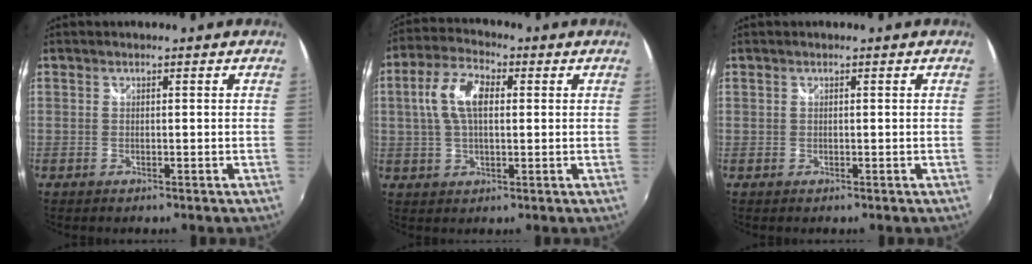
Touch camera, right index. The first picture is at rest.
{"total": 8.9, "force": [1.5, 4.5, 7.5], "torque": [-0.151, 0.020, 0.029]}
{"total": 0.0}